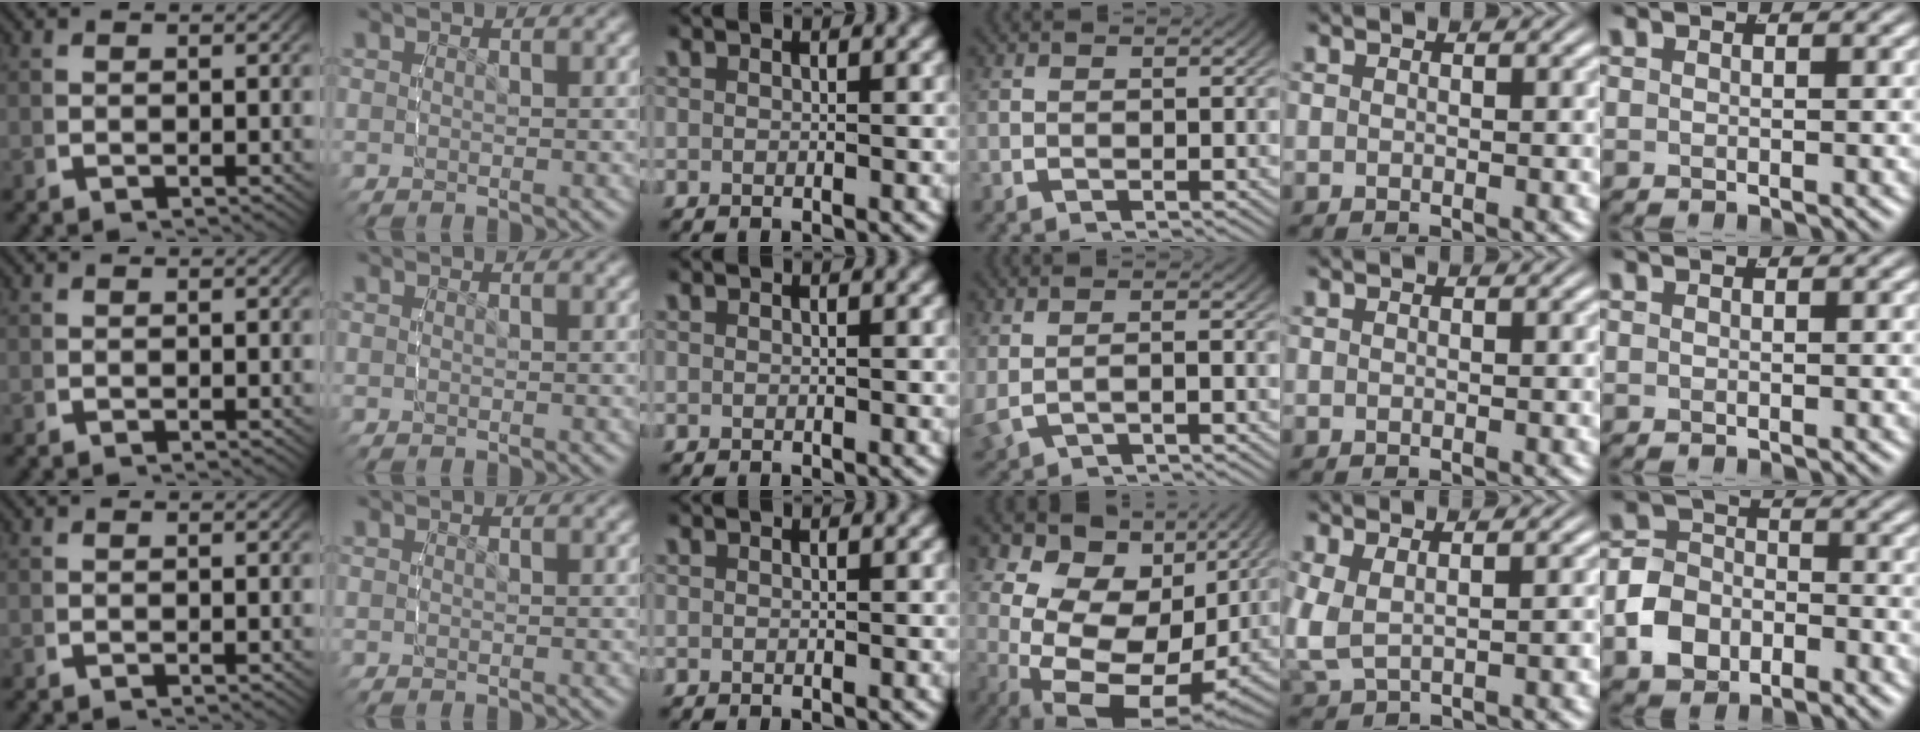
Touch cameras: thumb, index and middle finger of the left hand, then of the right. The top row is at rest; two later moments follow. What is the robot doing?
{"motion": "lift_and_place", "object": "sponge"}